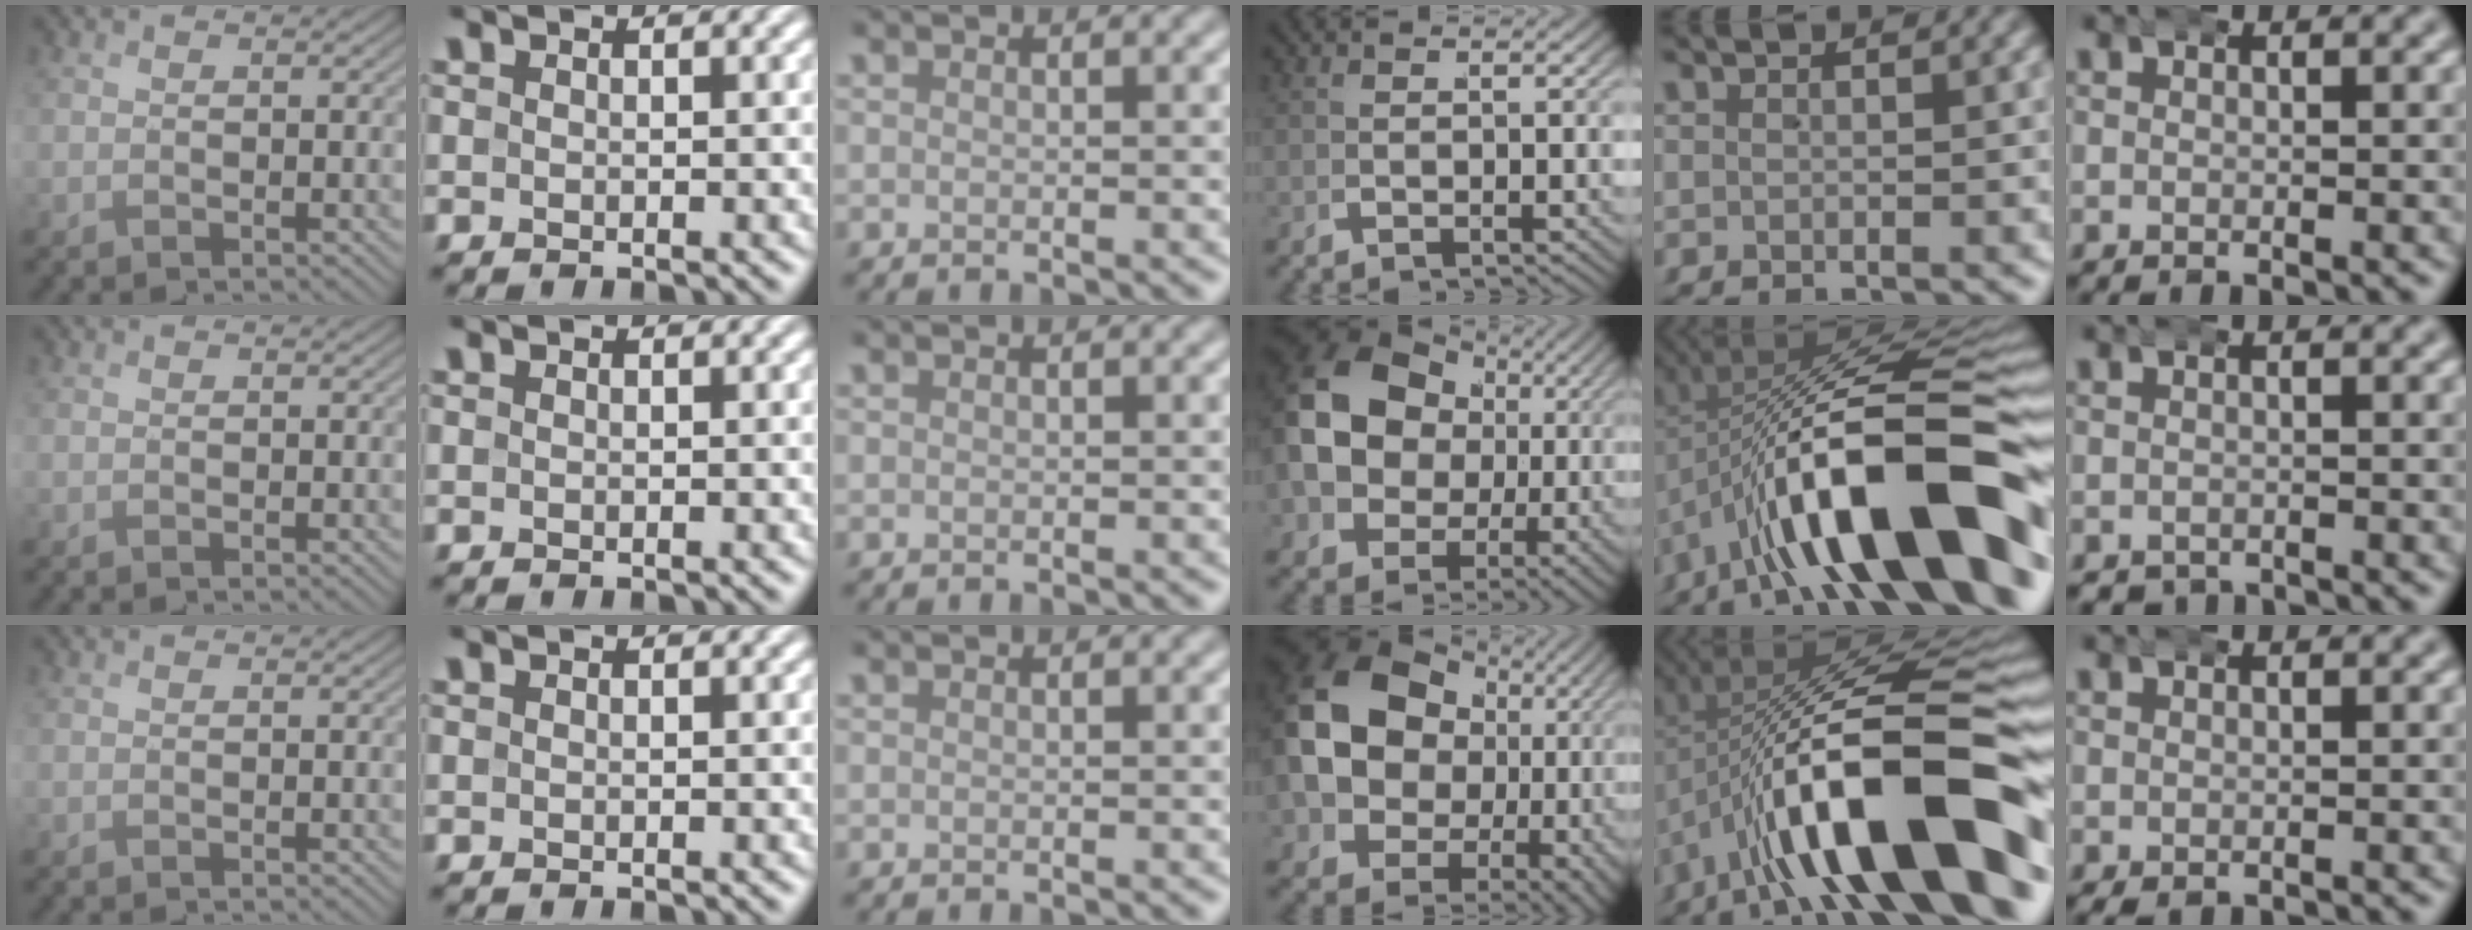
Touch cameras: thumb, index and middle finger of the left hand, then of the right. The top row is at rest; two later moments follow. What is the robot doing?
{"motion": "wrap", "object": "aluminum foil"}